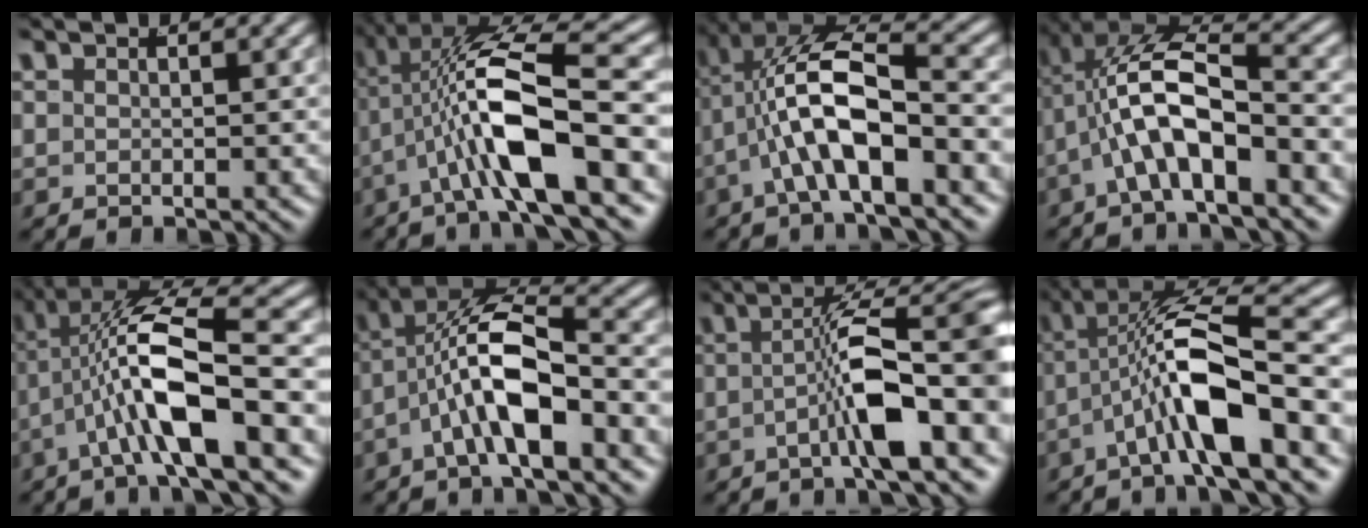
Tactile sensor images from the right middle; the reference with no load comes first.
{"total": 8.3, "force": [0.0, 3.0, 7.8], "torque": [-0.152, -0.003, 0.011]}
{"total": 7.9, "force": [-0.1, 3.9, 6.9], "torque": [-0.132, -0.012, 0.003]}
{"total": 8.1, "force": [-0.5, 4.6, 6.7], "torque": [-0.134, -0.018, -0.004]}
{"total": 7.3, "force": [-0.1, 2.7, 6.7], "torque": [-0.132, -0.006, 0.008]}
{"total": 6.5, "force": [-0.3, 3.4, 5.5], "torque": [-0.098, -0.013, -0.005]}
{"total": 8.0, "force": [-1.6, 2.1, 7.6], "torque": [-0.105, 0.001, -0.020]}
{"total": 6.9, "force": [-0.5, 2.3, 6.5], "torque": [-0.116, -0.007, -0.002]}